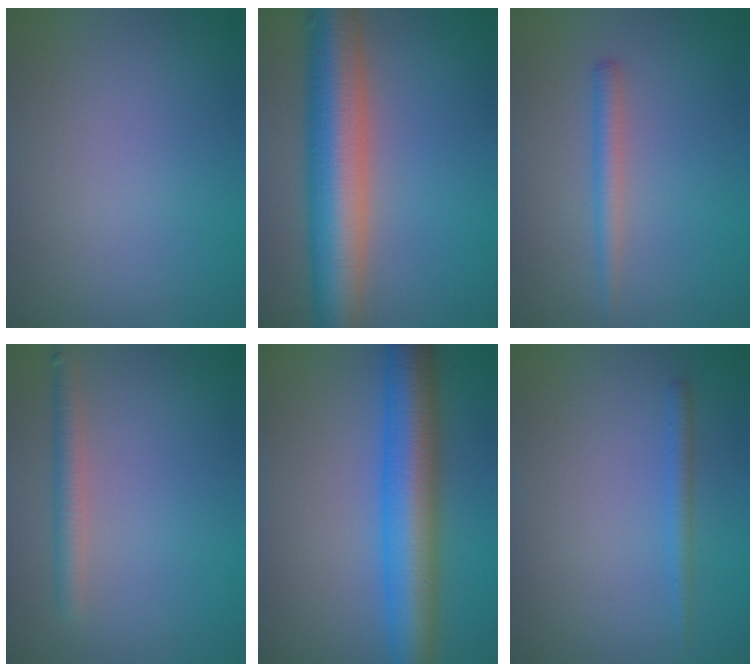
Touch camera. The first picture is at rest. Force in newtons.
{"total": 10.2, "press": 10.2, "slide": 0.6}
{"total": 1.9, "press": 1.8, "slide": 0.2}
{"total": 2.3, "press": 2.3, "slide": 0.1}
{"total": 8.5, "press": 8.5, "slide": 0.1}
{"total": 1.4, "press": 1.4, "slide": 0.1}